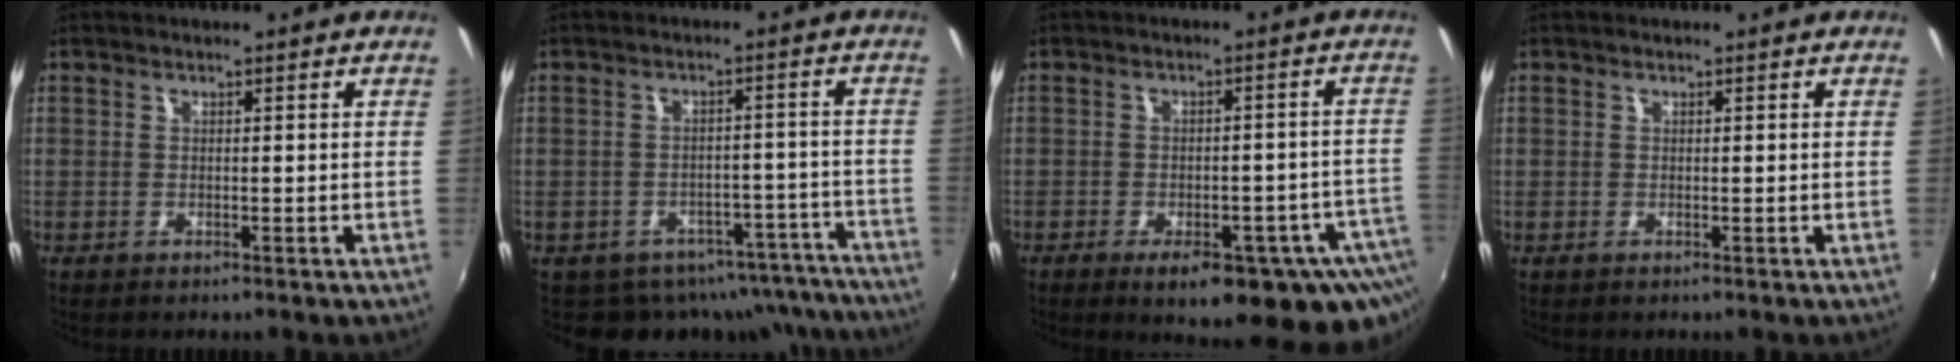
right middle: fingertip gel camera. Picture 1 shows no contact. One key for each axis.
{"total": 13.7, "fx": -11.3, "fy": 7.4, "fz": 2.1, "tx": -0.024, "ty": 0.052, "tz": -0.114}
{"total": 18.2, "fx": -11.5, "fy": 6.9, "fz": 12.3, "tx": -0.156, "ty": -0.028, "tz": -0.134}
{"total": 0.6, "fx": -0.1, "fy": 0.6, "fz": -0.1, "tx": 0.001, "ty": 0.002, "tz": -0.001}